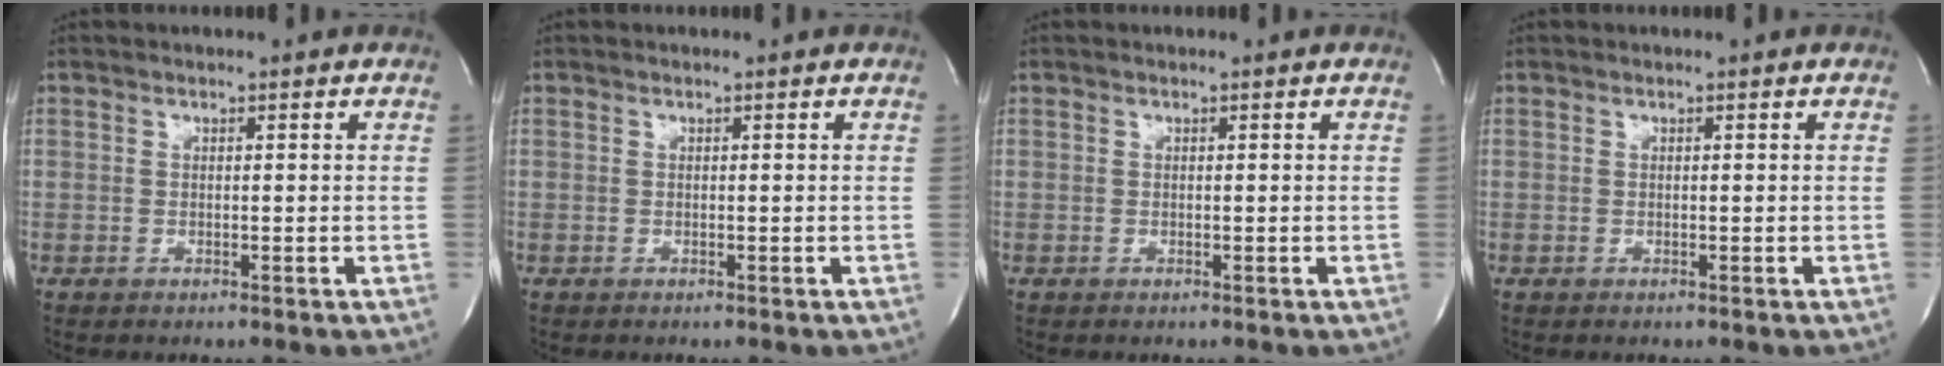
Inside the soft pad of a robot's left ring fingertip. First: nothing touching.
{"total": 0.0}
{"total": 0.0}
{"total": 0.0}